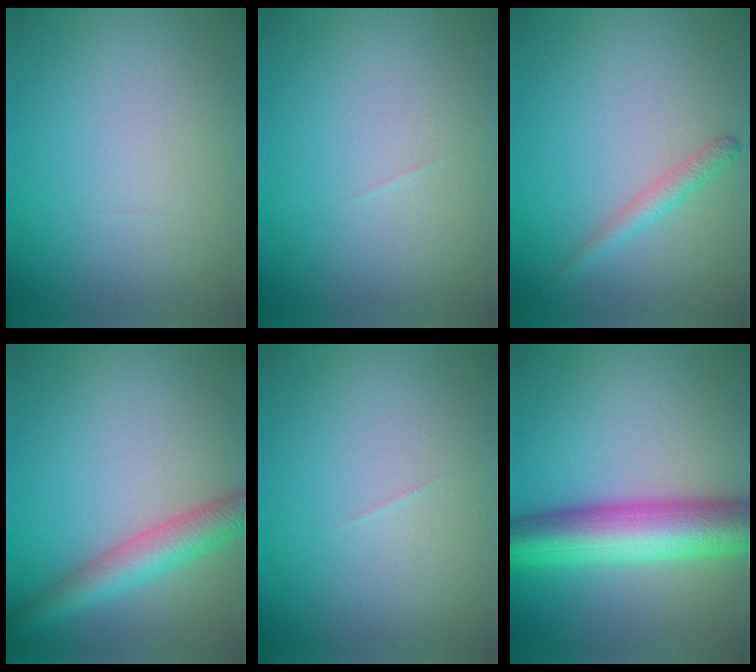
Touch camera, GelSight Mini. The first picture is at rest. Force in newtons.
{"total": 0.0}
{"total": 1.6, "press": 1.6, "slide": 0.0}
{"total": 4.5, "press": 4.5, "slide": 0.1}
{"total": 0.0}
{"total": 9.3, "press": 9.3, "slide": 0.2}